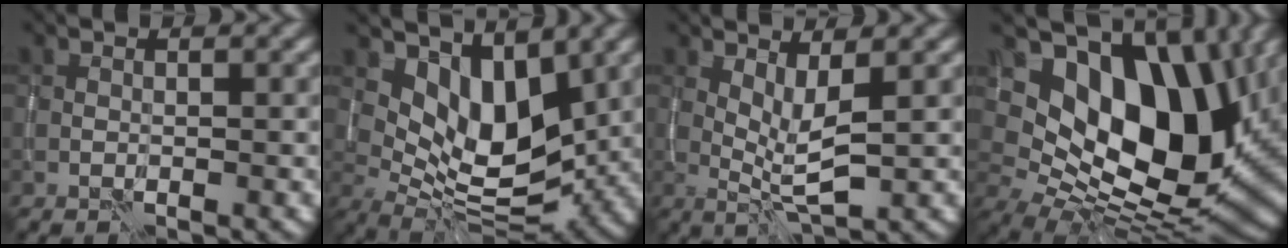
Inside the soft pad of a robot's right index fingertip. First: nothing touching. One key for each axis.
{"total": 6.9, "fx": 3.2, "fy": 3.4, "fz": 5.0, "tx": -0.090, "ty": -0.019, "tz": 0.055}
{"total": 2.9, "fx": 0.9, "fy": 0.5, "fz": 2.7, "tx": -0.056, "ty": -0.009, "tz": 0.021}
{"total": 16.4, "fx": 5.4, "fy": 9.9, "fz": 12.0, "tx": -0.192, "ty": -0.002, "tz": 0.100}